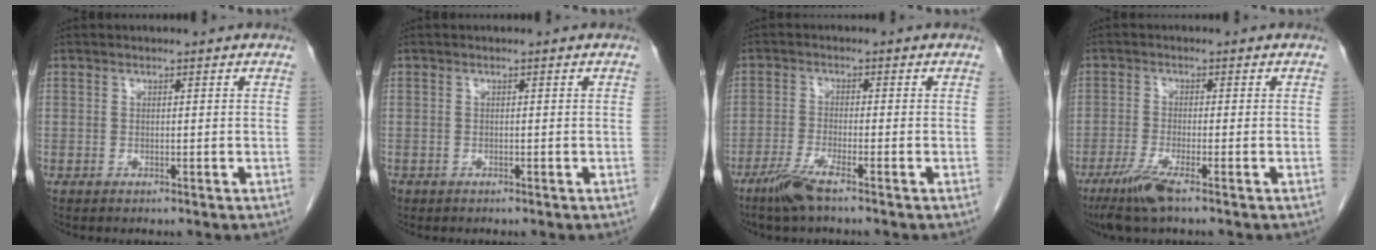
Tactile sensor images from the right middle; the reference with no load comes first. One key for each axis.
{"total": 0.6, "fx": -0.4, "fy": 0.4, "fz": 0.0, "tx": -0.009, "ty": 0.003, "tz": -0.006}
{"total": 4.4, "fx": -3.2, "fy": 0.0, "fz": 3.0, "tx": -0.069, "ty": -0.011, "tz": -0.067}
{"total": 5.1, "fx": -3.3, "fy": 0.1, "fz": 3.8, "tx": -0.082, "ty": -0.016, "tz": -0.067}